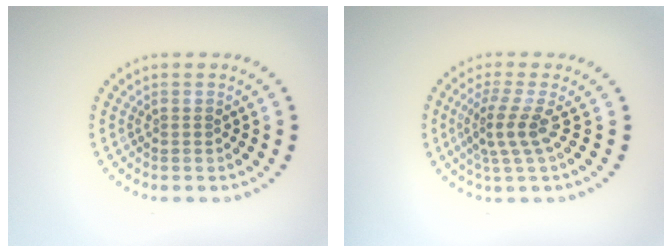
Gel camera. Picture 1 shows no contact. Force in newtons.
{"total": 2.7, "press": 1.9, "slide": 2.0}